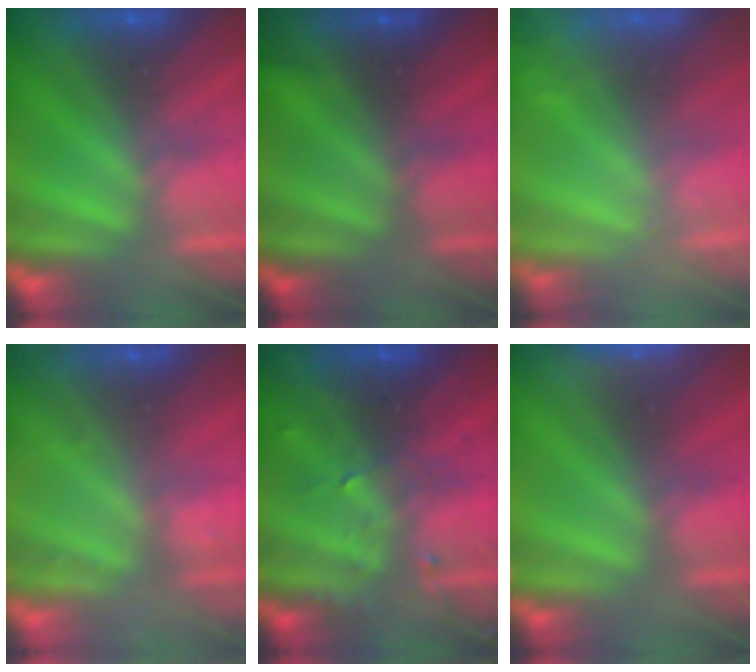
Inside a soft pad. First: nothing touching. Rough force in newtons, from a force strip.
{"total": 2.1}
{"total": 2.4}
{"total": 2.3}
{"total": 3.4}
{"total": 3.3}